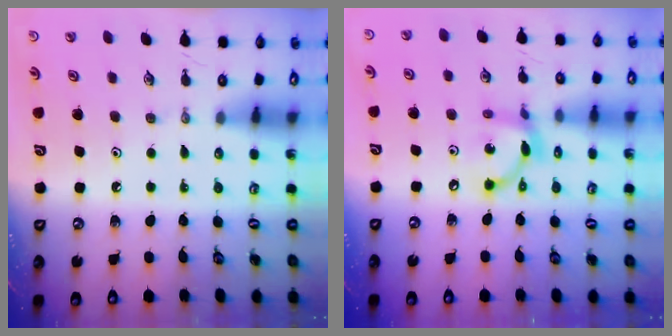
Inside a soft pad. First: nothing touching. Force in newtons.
{"total": 10.3, "press": 10.3, "slide": 0.4}